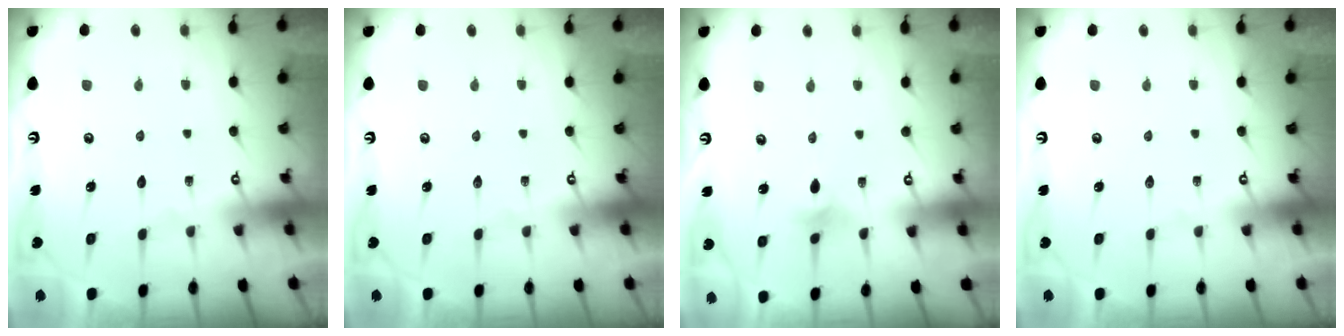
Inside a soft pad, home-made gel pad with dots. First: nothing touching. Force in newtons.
{"total": 0.0}
{"total": 2.7, "press": 2.6, "slide": 0.5}
{"total": 0.0}